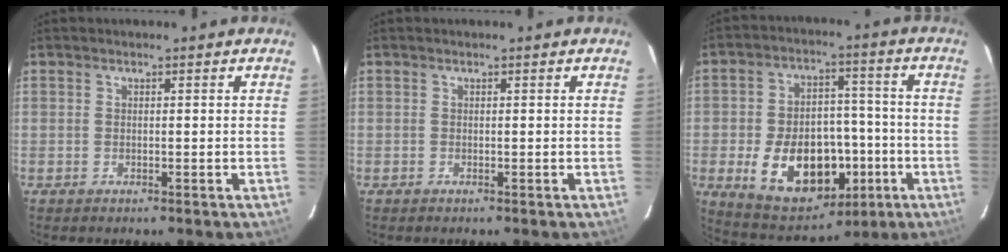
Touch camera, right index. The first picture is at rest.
{"total": 0.0}
{"total": 19.1, "force": [-5.8, 12.8, 13.0], "torque": [-0.264, 0.022, -0.064]}